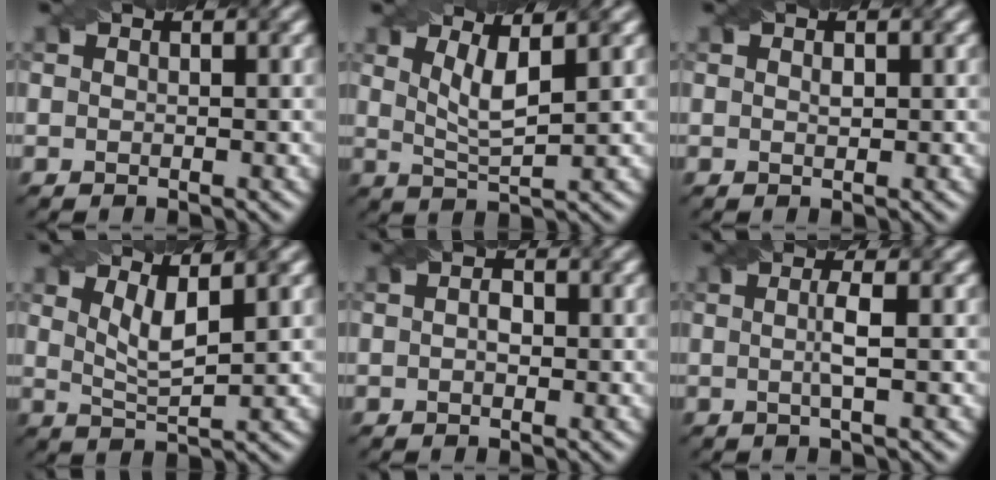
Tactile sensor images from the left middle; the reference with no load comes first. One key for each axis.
{"total": 3.5, "fx": 1.5, "fy": 0.8, "fz": 3.1, "tx": -0.062, "ty": -0.004, "tz": 0.031}
{"total": 0.7, "fx": 0.2, "fy": 0.4, "fz": 0.6, "tx": -0.010, "ty": 0.001, "tz": 0.005}
{"total": 3.2, "fx": 1.6, "fy": 0.8, "fz": 2.7, "tx": -0.052, "ty": -0.004, "tz": 0.032}
{"total": 1.4, "fx": 0.0, "fy": 0.9, "fz": 1.0, "tx": -0.014, "ty": -0.001, "tz": -0.003}
{"total": 2.0, "fx": -0.1, "fy": 0.3, "fz": 2.0, "tx": -0.043, "ty": 0.000, "tz": -0.003}